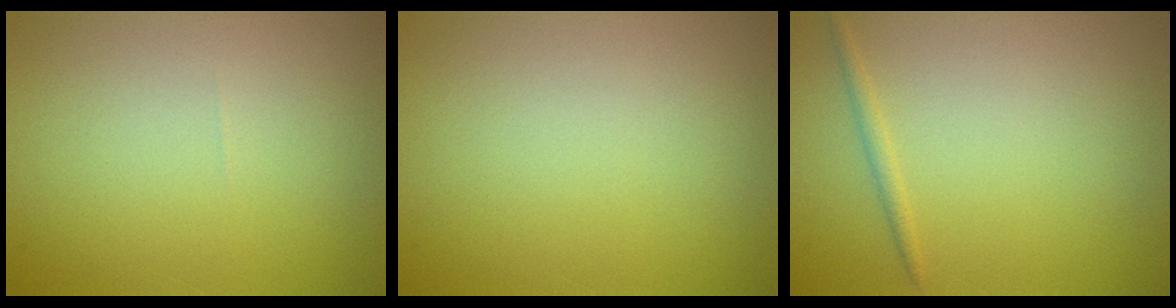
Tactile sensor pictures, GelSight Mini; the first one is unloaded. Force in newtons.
{"total": 0.0}
{"total": 0.9, "press": 0.9, "slide": 0.0}